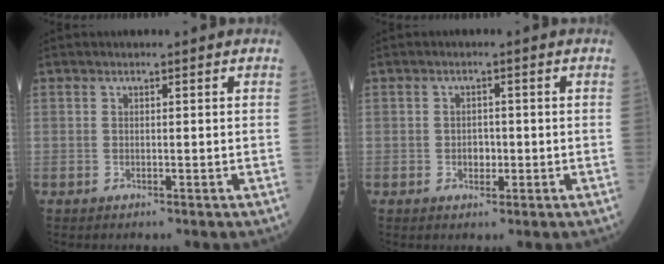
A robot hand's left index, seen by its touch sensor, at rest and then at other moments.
{"total": 1.9, "force": [-0.5, 1.4, 1.3], "torque": [-0.019, 0.004, -0.005]}